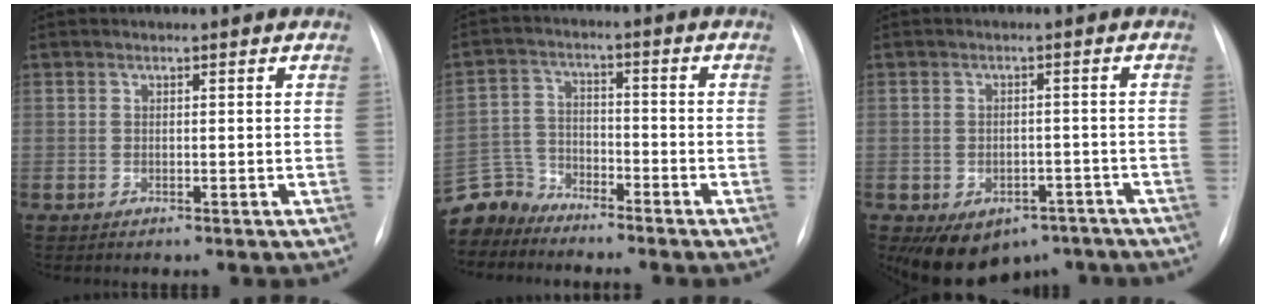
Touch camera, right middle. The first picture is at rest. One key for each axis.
{"total": 6.6, "fx": -6.3, "fy": 1.9, "fz": -0.8, "tx": 0.015, "ty": 0.009, "tz": -0.131}
{"total": 9.8, "fx": -6.3, "fy": 6.6, "fz": 3.7, "tx": -0.058, "ty": 0.016, "tz": -0.080}